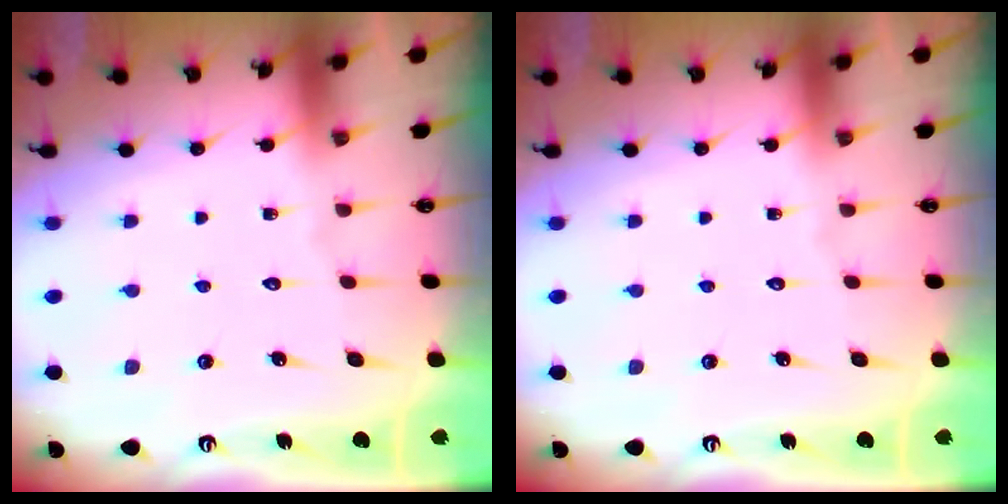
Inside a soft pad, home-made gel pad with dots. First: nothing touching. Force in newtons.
{"total": 0.0}